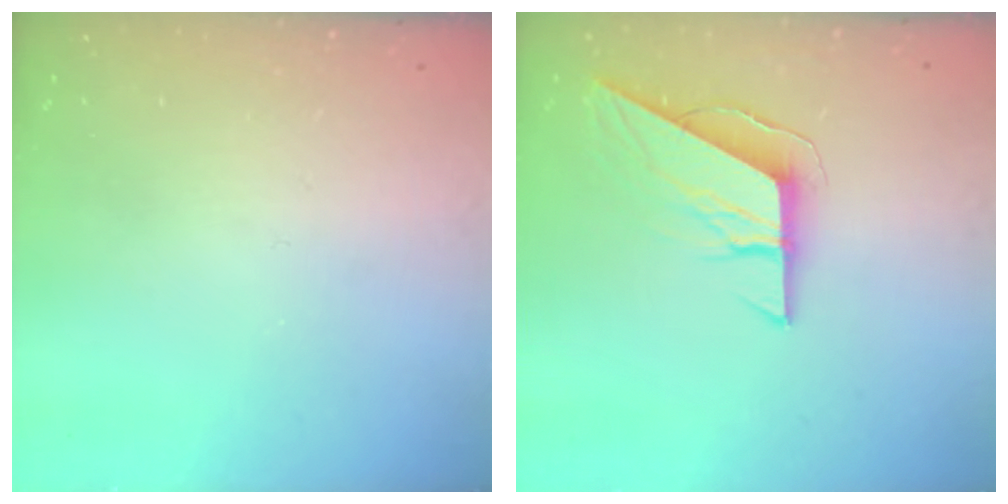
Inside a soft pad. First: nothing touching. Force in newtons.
{"total": 8.0, "press": 8.0, "slide": 0.5}